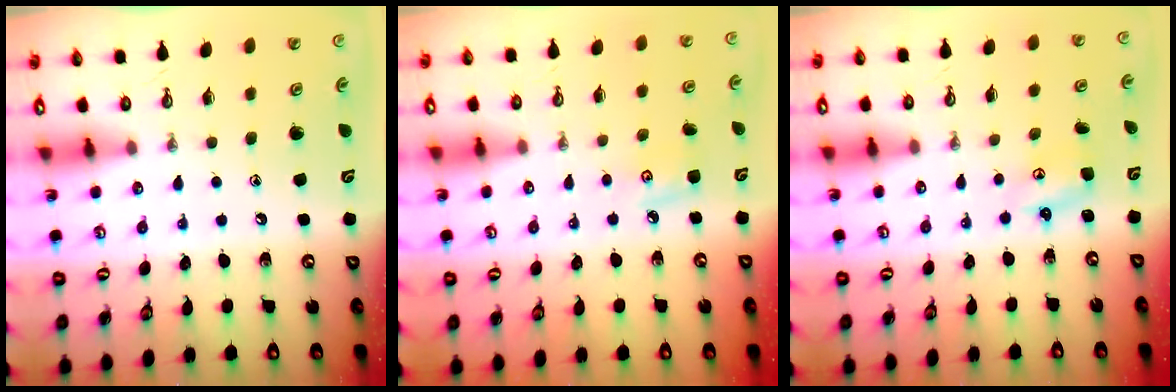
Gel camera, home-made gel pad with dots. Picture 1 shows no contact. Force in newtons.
{"total": 3.7, "press": 3.6, "slide": 0.4}
{"total": 2.4, "press": 2.4, "slide": 0.2}